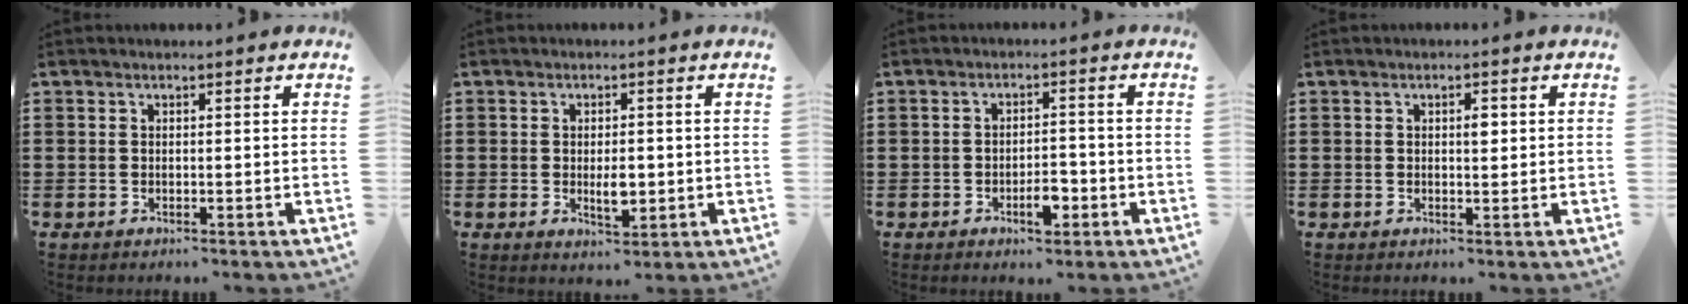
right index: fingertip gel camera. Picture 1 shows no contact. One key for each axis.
{"total": 3.7, "fx": -0.4, "fy": 1.6, "fz": 3.4, "tx": -0.060, "ty": 0.002, "tz": -0.006}
{"total": 4.2, "fx": -2.0, "fy": 1.7, "fz": 3.2, "tx": -0.053, "ty": 0.006, "tz": -0.035}
{"total": 1.9, "fx": 0.4, "fy": 0.8, "fz": 1.6, "tx": -0.025, "ty": 0.004, "tz": 0.004}